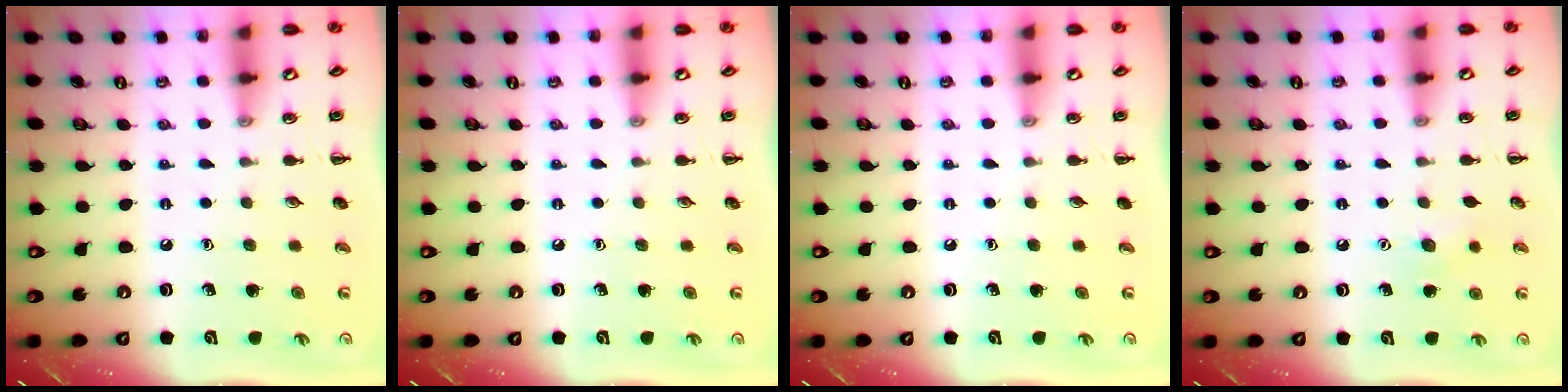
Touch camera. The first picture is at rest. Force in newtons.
{"total": 0.0}
{"total": 0.0}
{"total": 6.8, "press": 6.6, "slide": 1.6}